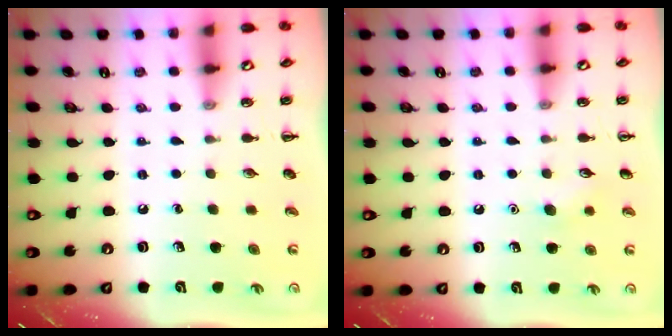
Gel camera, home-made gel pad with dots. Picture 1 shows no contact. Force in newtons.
{"total": 6.4, "press": 6.2, "slide": 1.7}